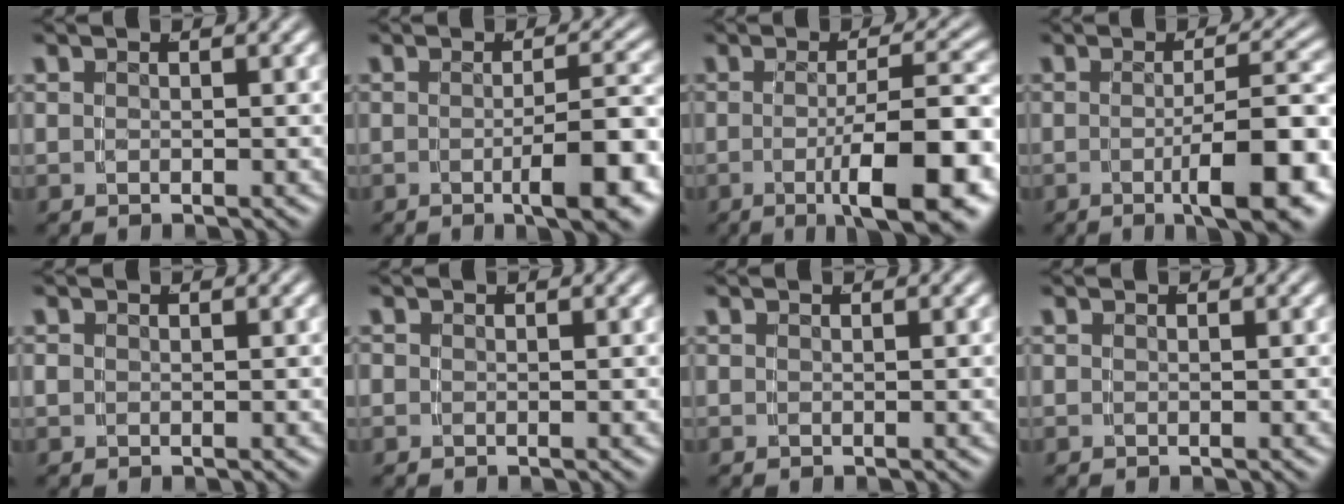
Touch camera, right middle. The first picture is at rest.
{"total": 5.1, "force": [-2.0, 0.7, 4.7], "torque": [-0.053, 0.000, -0.032]}
{"total": 8.7, "force": [-3.3, 1.9, 7.8], "torque": [-0.097, -0.007, -0.044]}
{"total": 7.1, "force": [-2.7, 1.3, 6.4], "torque": [-0.077, -0.002, -0.038]}
{"total": 0.5, "force": [0.2, 0.5, 0.2], "torque": [-0.010, -0.002, 0.005]}
{"total": 0.6, "force": [0.2, 0.6, 0.0], "torque": [-0.007, -0.001, 0.000]}
{"total": 0.0}
{"total": 0.0}